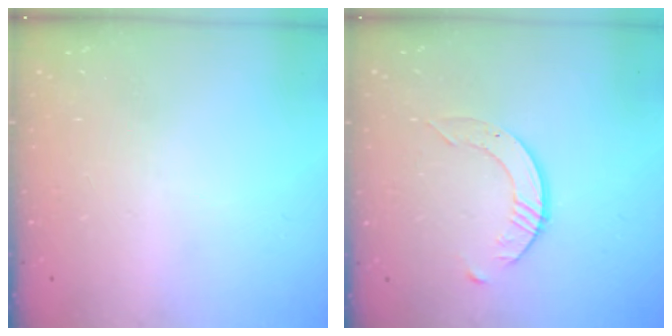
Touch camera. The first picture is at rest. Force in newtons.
{"total": 3.7, "press": 3.7, "slide": 0.4}